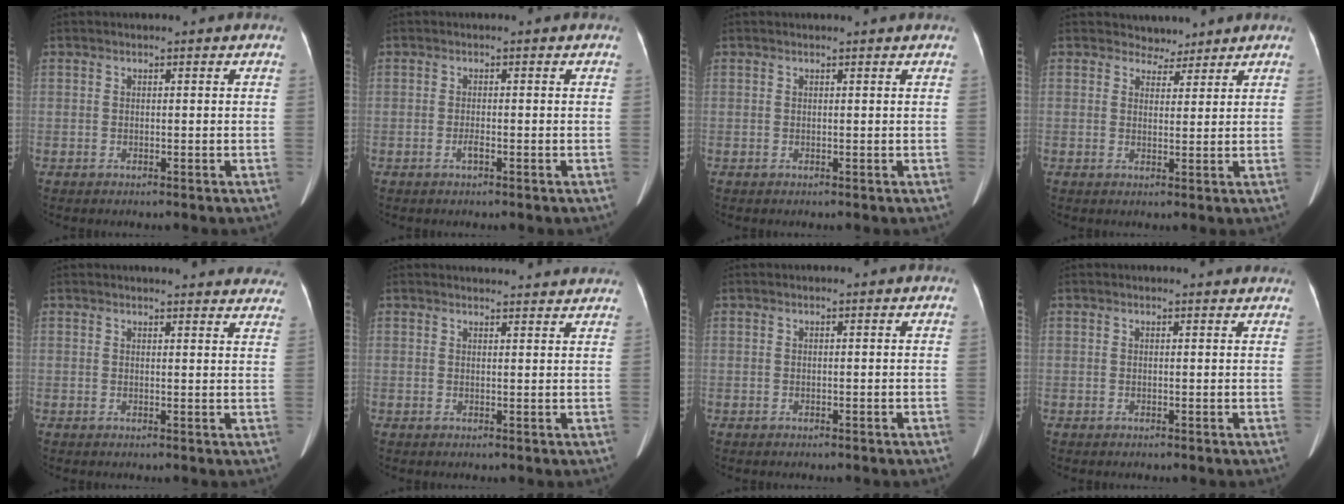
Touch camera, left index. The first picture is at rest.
{"total": 0.8, "force": [-0.4, 0.0, 0.7], "torque": [-0.014, 0.000, -0.007]}
{"total": 1.9, "force": [1.9, -0.1, 0.5], "torque": [-0.009, 0.008, 0.020]}
{"total": 3.0, "force": [2.6, 1.5, -0.5], "torque": [0.011, 0.002, 0.035]}
{"total": 16.7, "force": [15.8, 2.9, 4.6], "torque": [-0.032, -0.025, 0.164]}
{"total": 9.9, "force": [9.6, 1.4, 2.1], "torque": [-0.012, 0.014, 0.094]}
{"total": 0.0}
{"total": 3.4, "force": [3.3, 0.6, 0.6], "torque": [-0.011, 0.006, 0.026]}